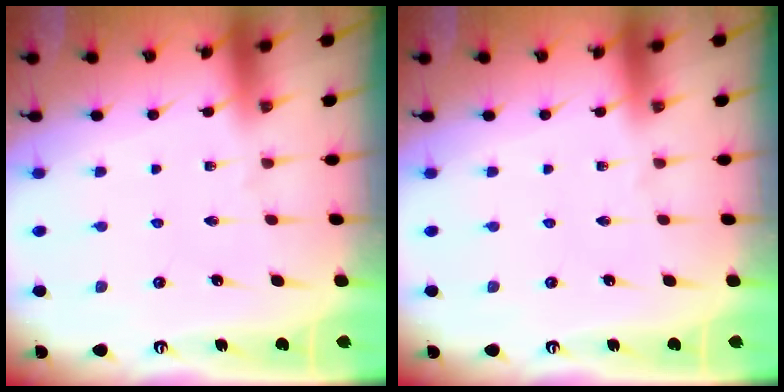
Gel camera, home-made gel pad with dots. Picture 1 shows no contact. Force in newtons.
{"total": 0.0}